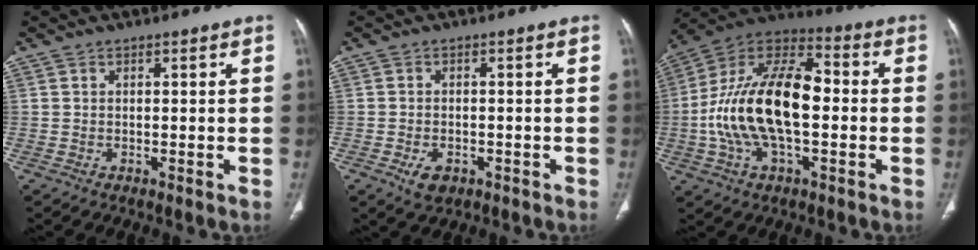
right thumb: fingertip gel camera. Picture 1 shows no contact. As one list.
[{"total": 3.8, "force": [-1.7, 2.4, 2.4], "torque": [-0.039, 0.004, -0.022]}, {"total": 21.5, "force": [-1.7, 10.8, 18.5], "torque": [-0.344, 0.038, -0.033]}]